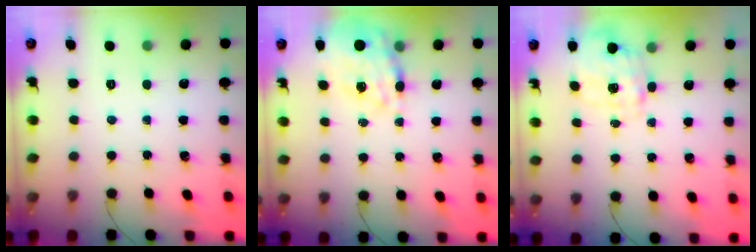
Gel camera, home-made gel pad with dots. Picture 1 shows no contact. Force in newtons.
{"total": 18.8, "press": 18.4, "slide": 4.0}
{"total": 3.8, "press": 3.8, "slide": 0.8}